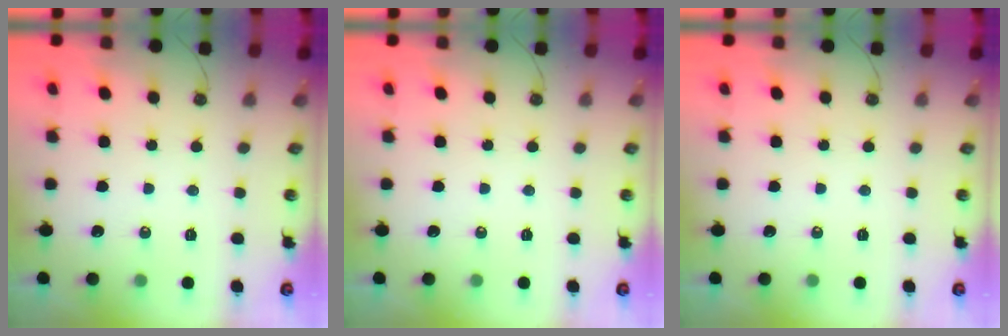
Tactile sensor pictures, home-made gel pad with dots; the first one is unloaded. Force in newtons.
{"total": 0.0}
{"total": 0.0}